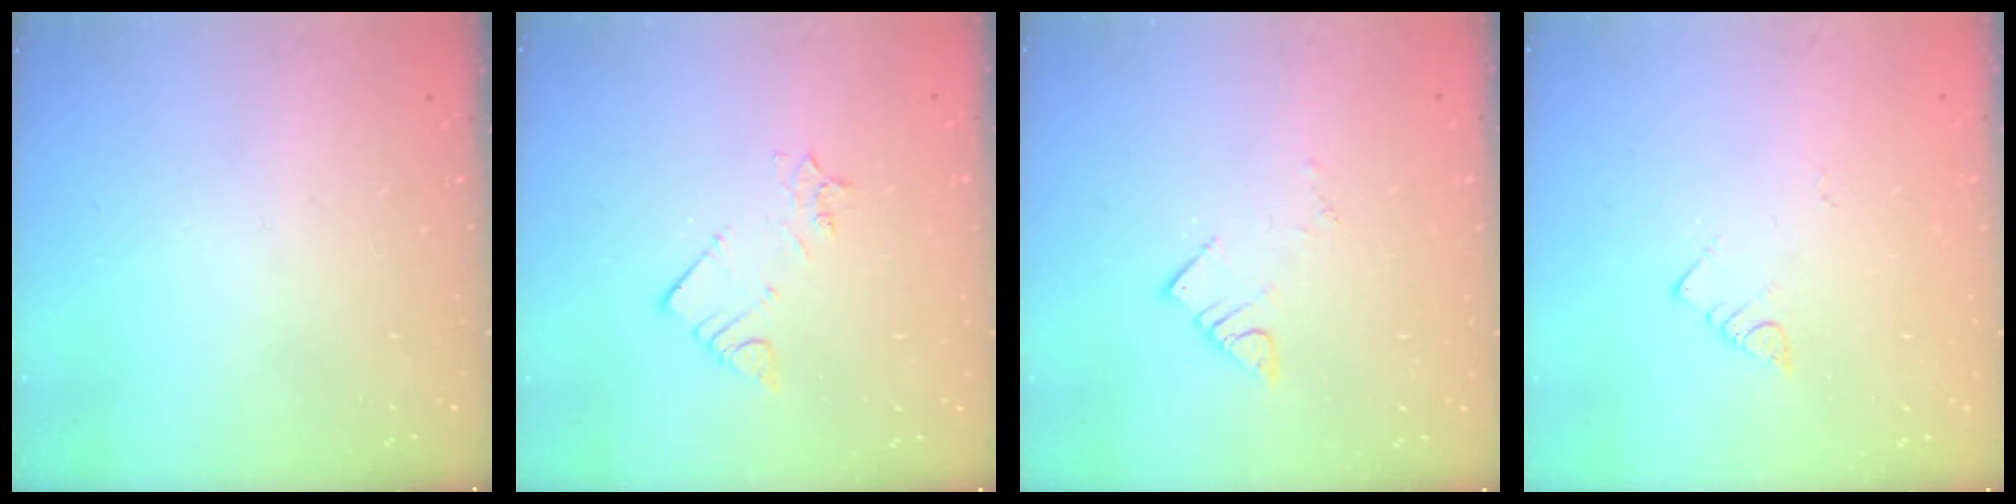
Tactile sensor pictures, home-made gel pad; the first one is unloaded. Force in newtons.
{"total": 3.1, "press": 3.1, "slide": 0.1}
{"total": 4.6, "press": 4.5, "slide": 0.2}
{"total": 2.7, "press": 2.7, "slide": 0.4}